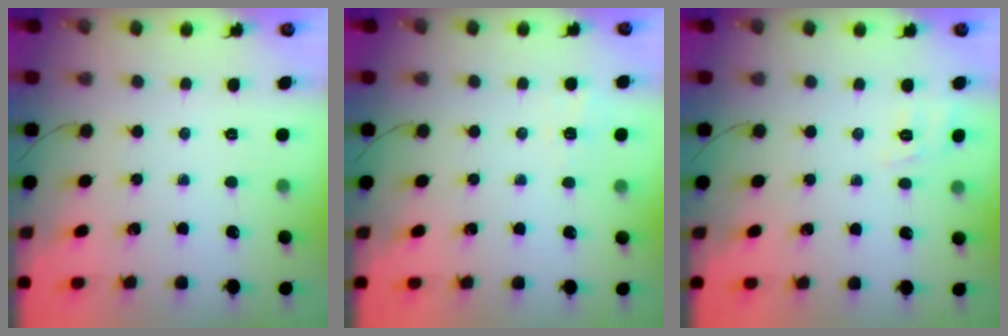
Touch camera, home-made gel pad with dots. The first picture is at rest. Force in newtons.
{"total": 2.4, "press": 1.8, "slide": 1.6}
{"total": 2.0, "press": 0.6, "slide": 1.9}